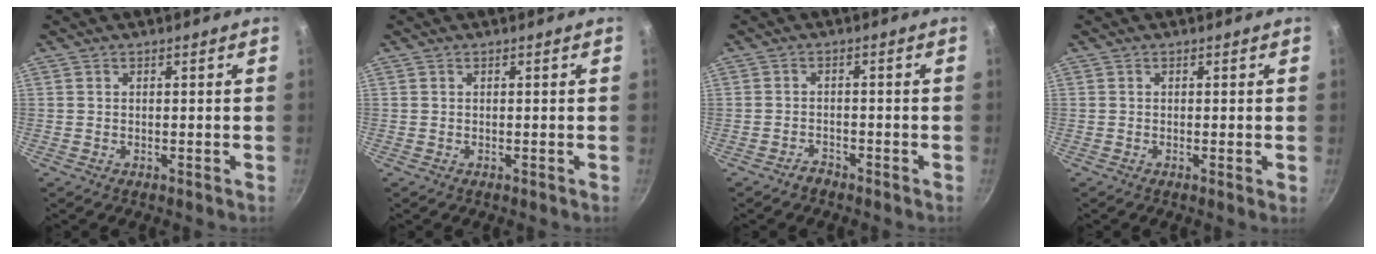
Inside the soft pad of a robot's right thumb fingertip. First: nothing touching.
{"total": 0.0}
{"total": 1.9, "force": [-1.7, 0.8, 0.3], "torque": [0.003, 0.024, -0.028]}
{"total": 1.1, "force": [-0.1, 0.1, 1.1], "torque": [-0.016, -0.005, -0.006]}